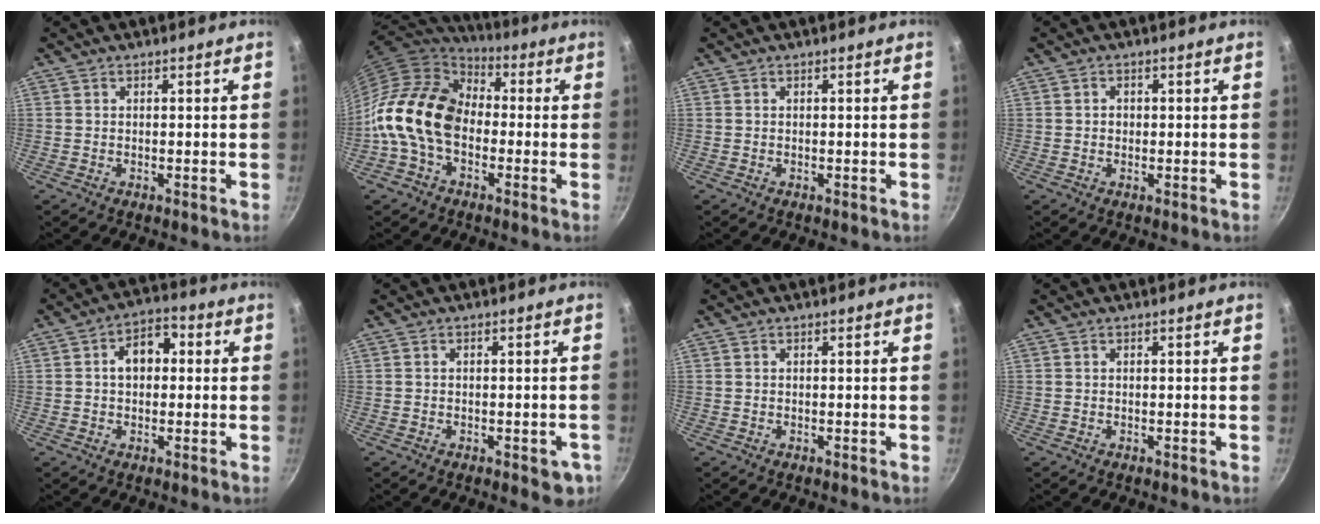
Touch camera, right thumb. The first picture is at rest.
{"total": 16.9, "force": [-2.3, 11.9, 11.8], "torque": [-0.187, 0.041, -0.065]}
{"total": 0.0}
{"total": 1.2, "force": [0.0, 1.0, 0.6], "torque": [-0.007, 0.003, -0.001]}
{"total": 7.5, "force": [0.8, 5.3, 5.2], "torque": [-0.044, 0.023, 0.002]}
{"total": 4.5, "force": [-1.8, 2.1, 3.5], "torque": [-0.027, 0.005, -0.020]}
{"total": 0.0}
{"total": 0.0}